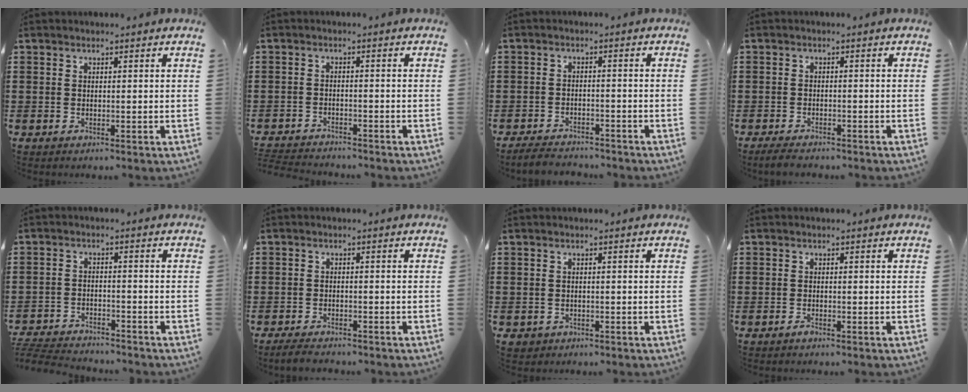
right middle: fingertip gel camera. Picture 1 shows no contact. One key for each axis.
{"total": 2.7, "fx": -2.7, "fy": 0.3, "fz": -0.2, "tx": -0.003, "ty": -0.001, "tz": -0.060}
{"total": 3.3, "fx": -3.2, "fy": 0.7, "fz": 0.2, "tx": -0.007, "ty": 0.005, "tz": -0.069}
{"total": 2.3, "fx": -2.1, "fy": 0.6, "fz": 0.4, "tx": -0.017, "ty": 0.001, "tz": -0.047}
{"total": 4.5, "fx": -4.4, "fy": 0.6, "fz": 0.4, "tx": -0.012, "ty": 0.005, "tz": -0.094}
{"total": 2.6, "fx": -2.5, "fy": 0.6, "fz": 0.3, "tx": -0.015, "ty": 0.001, "tz": -0.056}
{"total": 1.0, "fx": -0.7, "fy": 0.8, "fz": 0.0, "tx": -0.003, "ty": 0.004, "tz": -0.017}
{"total": 0.9, "fx": -0.8, "fy": 0.3, "fz": 0.3, "tx": -0.008, "ty": -0.002, "tz": -0.016}